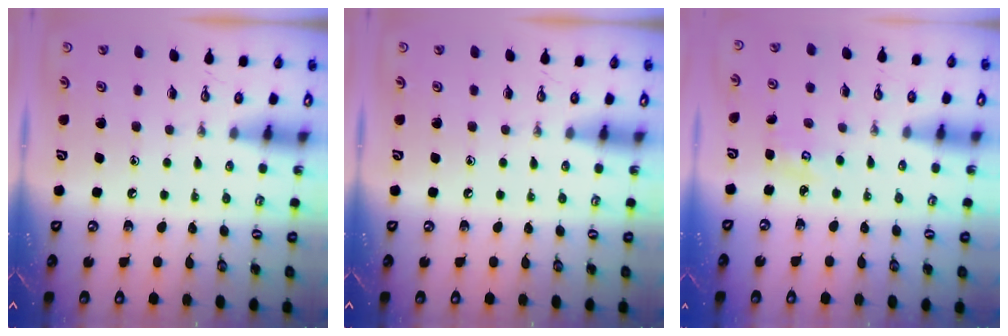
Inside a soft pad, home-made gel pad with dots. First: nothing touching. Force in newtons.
{"total": 0.0}
{"total": 2.3, "press": 2.3, "slide": 0.2}